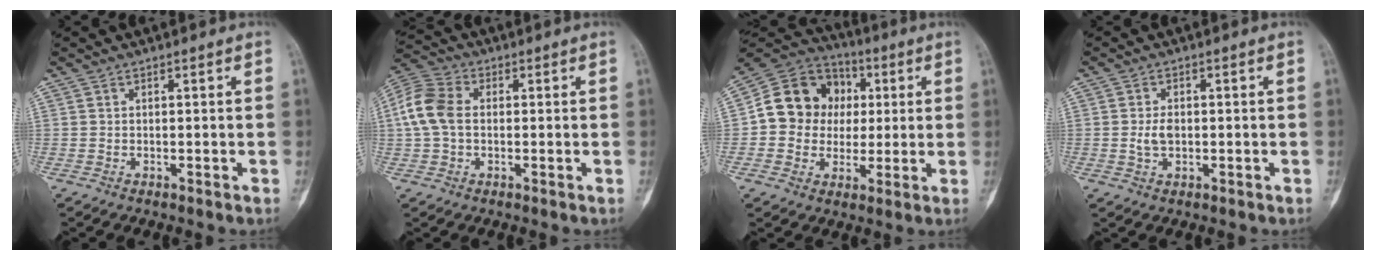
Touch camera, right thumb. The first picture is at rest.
{"total": 9.3, "force": [0.5, 6.6, 6.6], "torque": [-0.143, 0.023, 0.002]}
{"total": 14.7, "force": [1.3, 13.1, 6.4], "torque": [-0.070, 0.023, 0.017]}
{"total": 3.1, "force": [-0.2, 1.9, 2.4], "torque": [-0.044, 0.000, -0.004]}